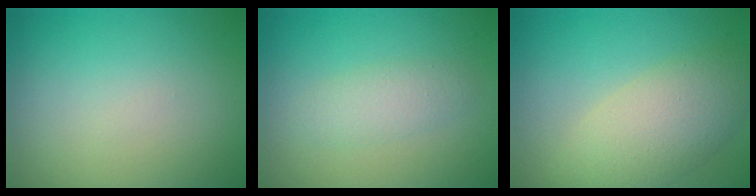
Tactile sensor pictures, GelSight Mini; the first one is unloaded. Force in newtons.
{"total": 1.8, "press": 1.8, "slide": 0.1}
{"total": 5.5, "press": 5.4, "slide": 0.5}